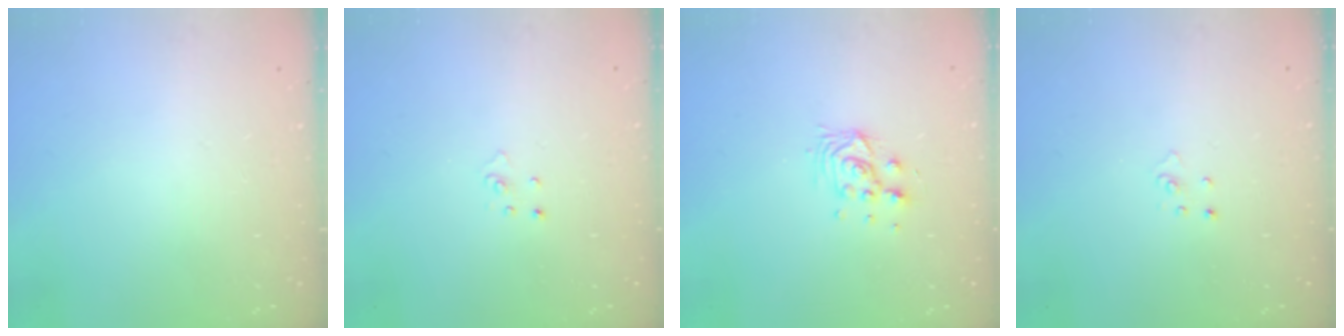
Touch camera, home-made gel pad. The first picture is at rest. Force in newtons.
{"total": 3.0, "press": 2.9, "slide": 0.3}
{"total": 5.9, "press": 5.9, "slide": 0.4}
{"total": 3.0, "press": 2.9, "slide": 0.3}